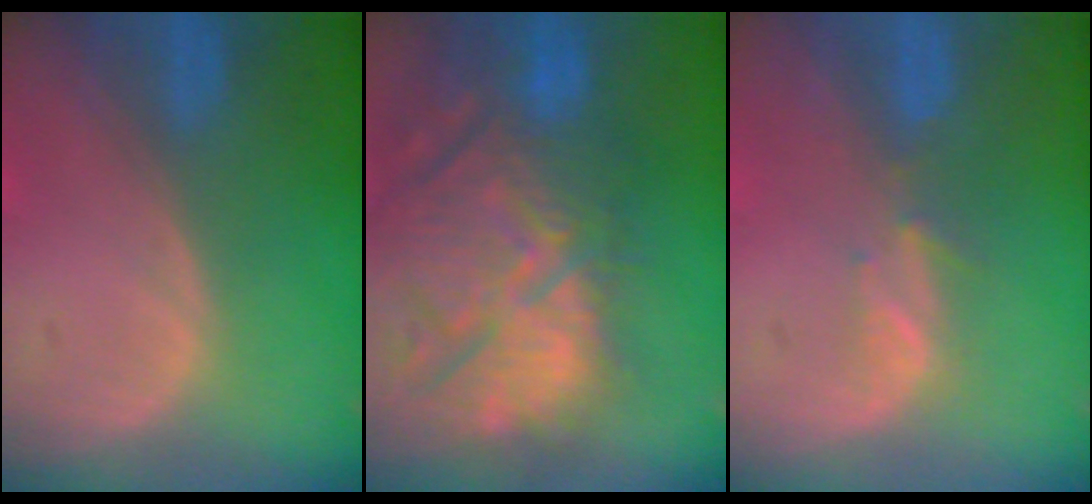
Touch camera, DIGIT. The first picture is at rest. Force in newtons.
{"total": 15.0, "press": 12.9, "slide": 7.5}
{"total": 1.9, "press": 1.8, "slide": 0.7}